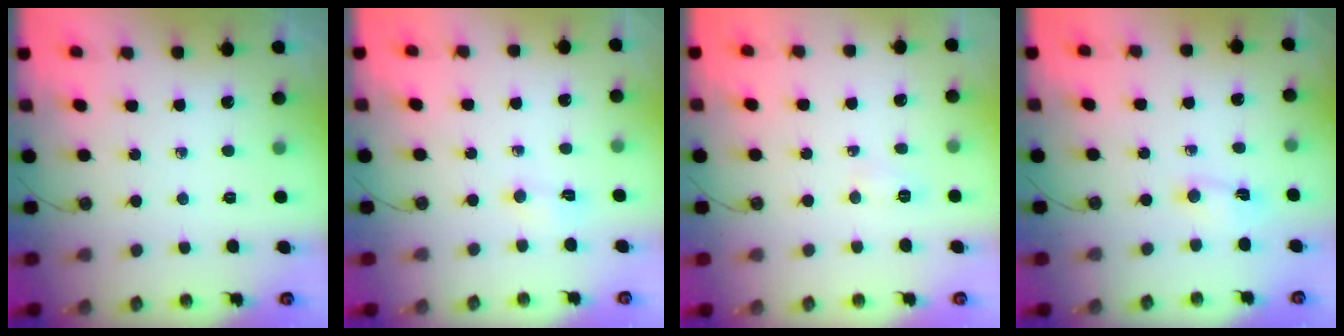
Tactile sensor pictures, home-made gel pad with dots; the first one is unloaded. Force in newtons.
{"total": 3.2, "press": 3.1, "slide": 0.4}
{"total": 8.6, "press": 4.2, "slide": 7.6}
{"total": 2.8, "press": 1.9, "slide": 2.1}